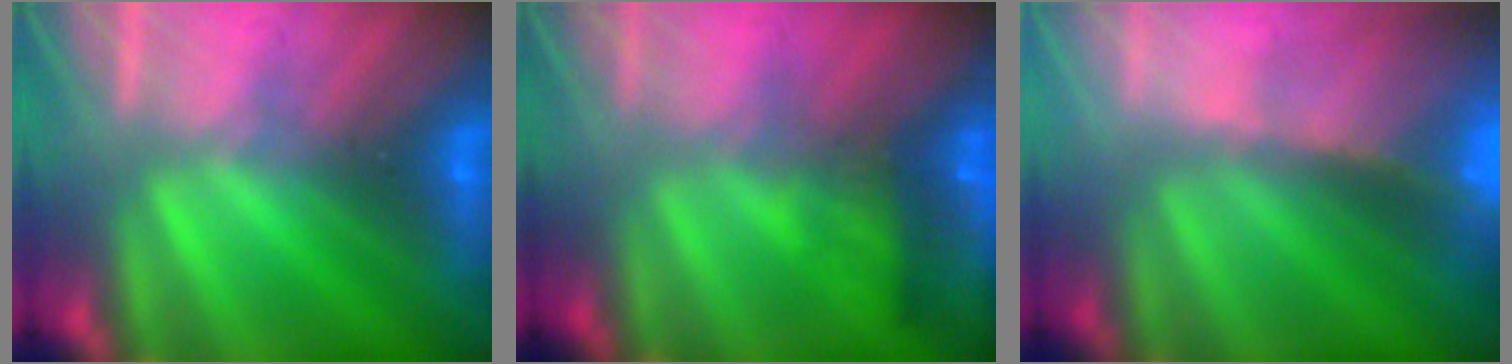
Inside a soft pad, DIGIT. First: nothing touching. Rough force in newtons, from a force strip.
{"total": 9.3}
{"total": 9.6}